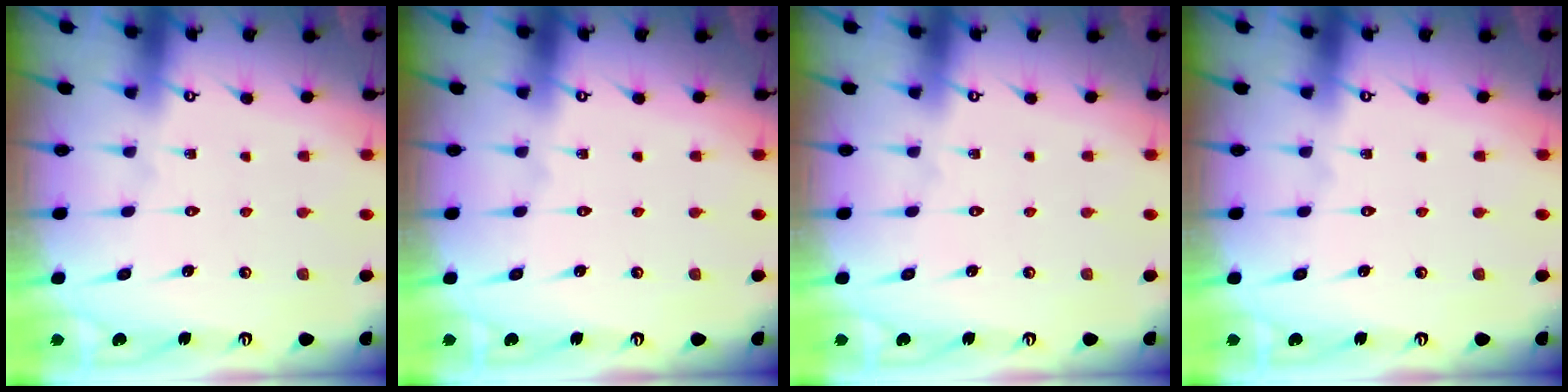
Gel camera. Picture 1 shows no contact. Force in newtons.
{"total": 0.0}
{"total": 0.0}
{"total": 0.0}